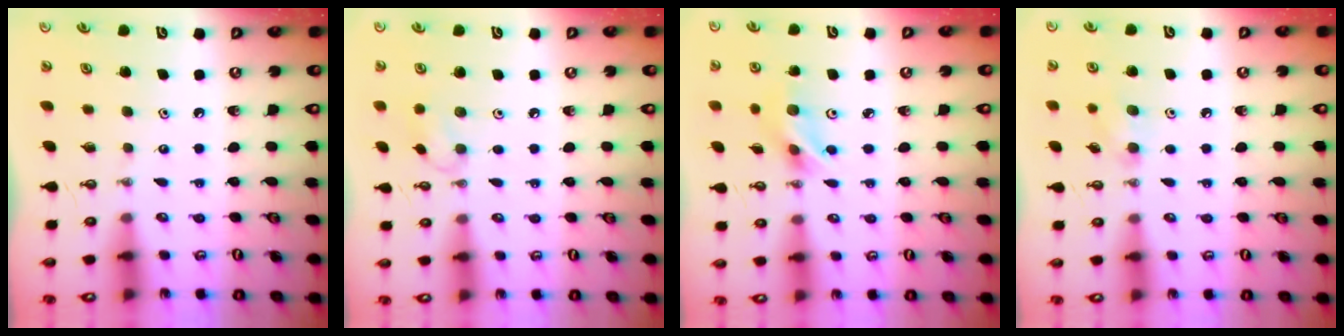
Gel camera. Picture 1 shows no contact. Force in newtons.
{"total": 6.5, "press": 6.5, "slide": 0.6}
{"total": 8.0, "press": 6.5, "slide": 4.5}
{"total": 7.0, "press": 6.8, "slide": 1.5}